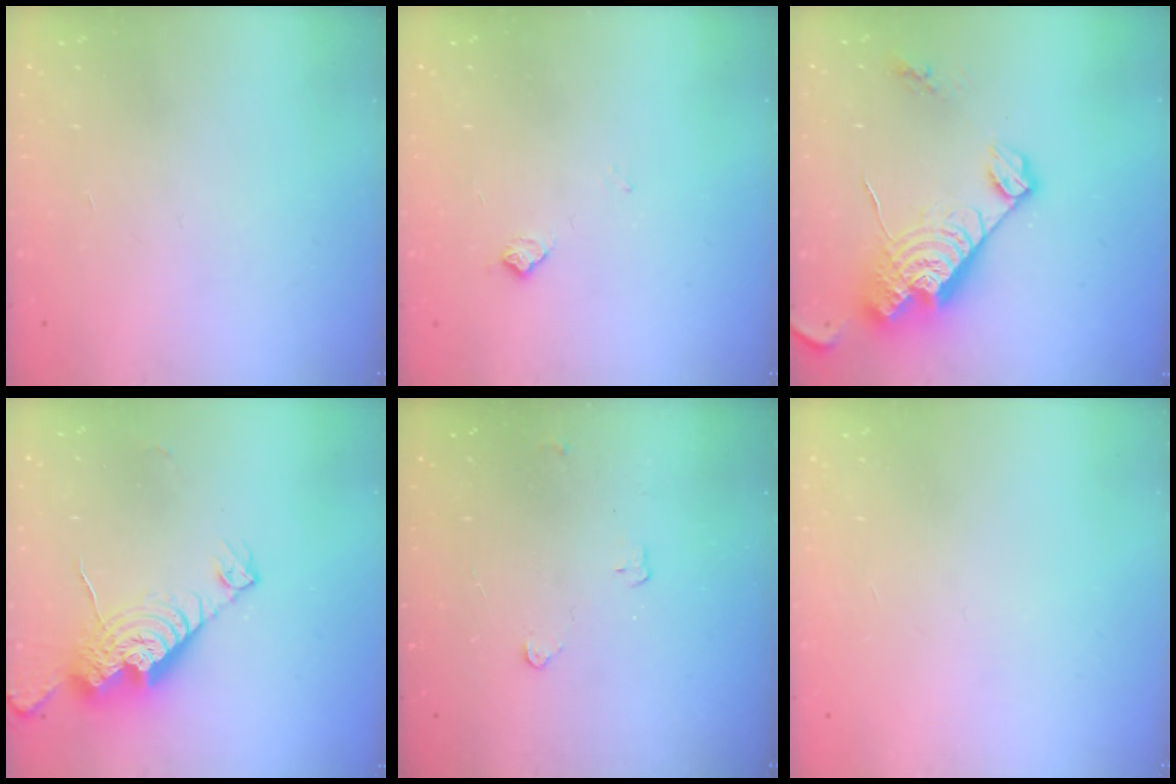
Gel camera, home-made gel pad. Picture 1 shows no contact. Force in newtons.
{"total": 5.6, "press": 5.5, "slide": 0.8}
{"total": 16.7, "press": 16.7, "slide": 1.3}
{"total": 13.6, "press": 13.6, "slide": 1.3}
{"total": 3.2, "press": 3.1, "slide": 0.4}
{"total": 0.0}